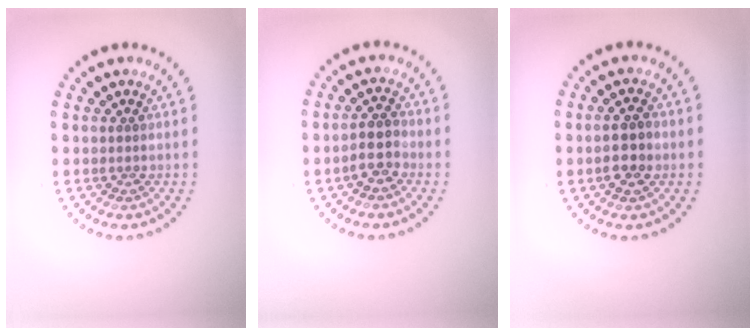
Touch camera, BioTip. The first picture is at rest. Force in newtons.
{"total": 2.3, "press": 2.1, "slide": 1.0}
{"total": 2.6, "press": 2.6, "slide": 0.4}